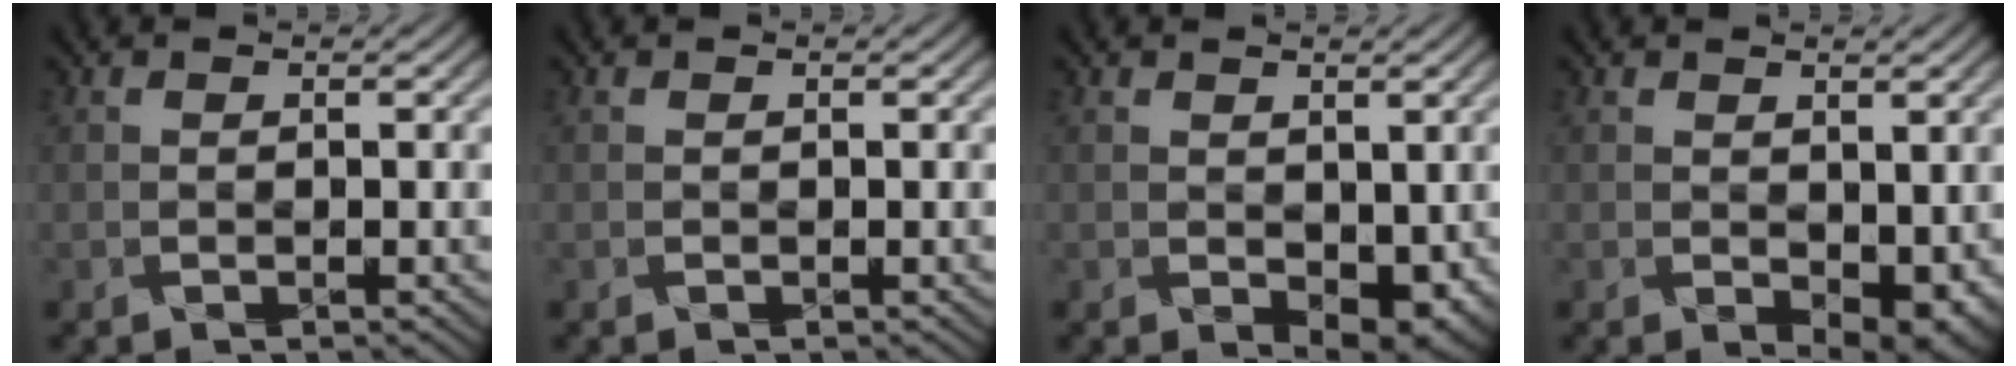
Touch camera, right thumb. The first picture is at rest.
{"total": 0.0}
{"total": 4.1, "force": [-0.4, 2.5, 3.2], "torque": [-0.052, -0.014, 0.010]}
{"total": 4.2, "force": [-0.4, 2.5, 3.4], "torque": [-0.055, -0.013, 0.013]}